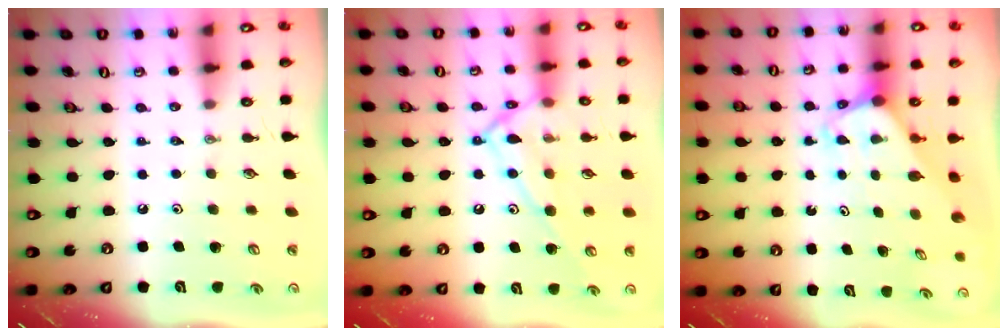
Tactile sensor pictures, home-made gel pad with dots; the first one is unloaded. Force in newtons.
{"total": 14.6, "press": 14.6, "slide": 0.8}
{"total": 2.1, "press": 2.1, "slide": 0.1}